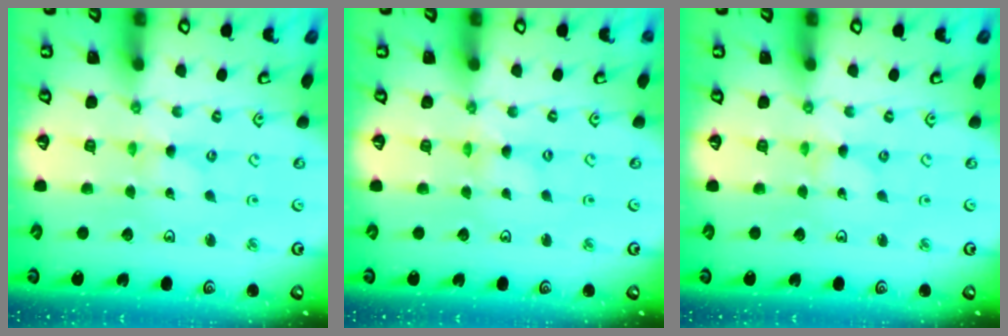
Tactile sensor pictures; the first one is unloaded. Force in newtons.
{"total": 0.7, "press": 0.7, "slide": 0.1}
{"total": 0.0}